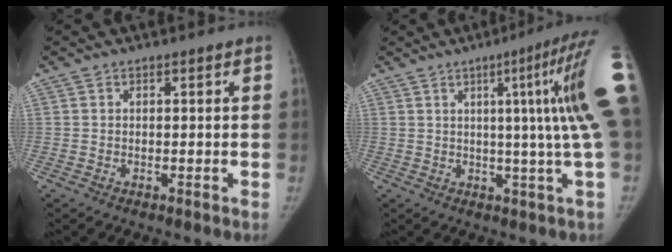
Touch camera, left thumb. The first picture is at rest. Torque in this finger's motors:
{"motor_torque": [-0.03, -0.04, 0.66, 0.61, 0.13]}